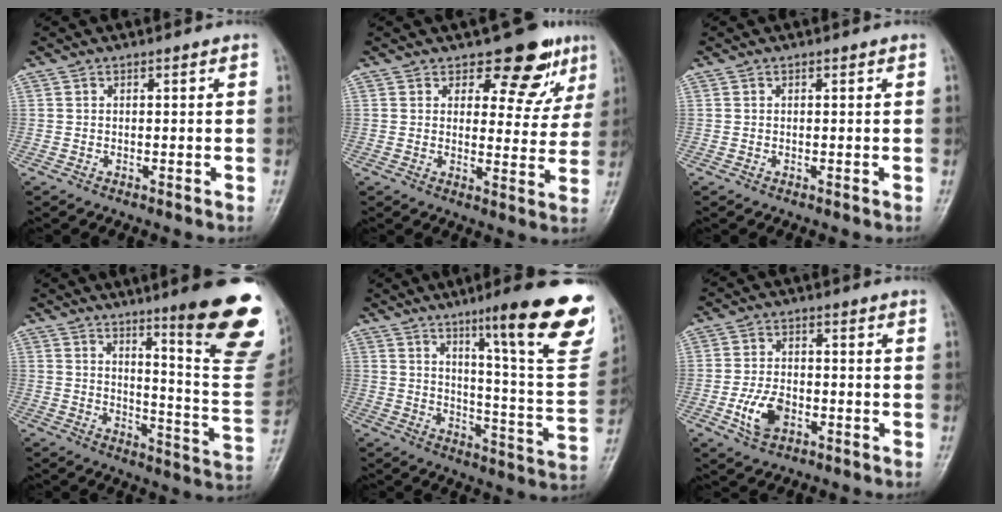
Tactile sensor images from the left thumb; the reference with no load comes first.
{"total": 9.5, "force": [6.5, 5.2, 4.5], "torque": [-0.015, -0.041, 0.076]}
{"total": 0.0}
{"total": 21.9, "force": [12.3, 3.4, 17.8], "torque": [-0.194, -0.075, 0.167]}
{"total": 23.9, "force": [13.5, 3.5, 19.4], "torque": [-0.234, -0.061, 0.192]}
{"total": 6.7, "force": [-2.4, 4.3, 4.6], "torque": [-0.083, 0.009, -0.045]}